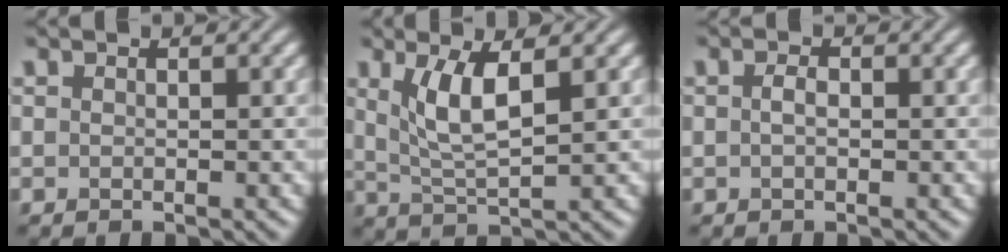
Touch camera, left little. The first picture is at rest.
{"total": 4.5, "force": [1.5, 1.3, 4.0], "torque": [-0.084, -0.005, 0.033]}
{"total": 1.1, "force": [-0.1, 0.6, 0.9], "torque": [-0.021, 0.002, -0.003]}